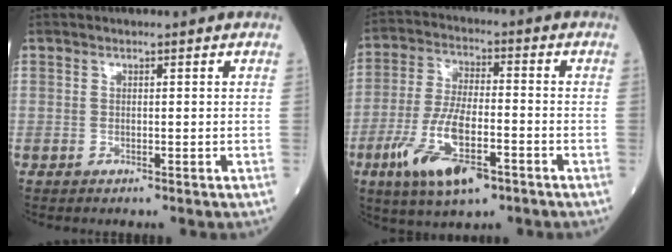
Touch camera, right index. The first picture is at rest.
{"total": 12.4, "force": [-5.8, 3.8, 10.3], "torque": [-0.209, -0.014, -0.101]}